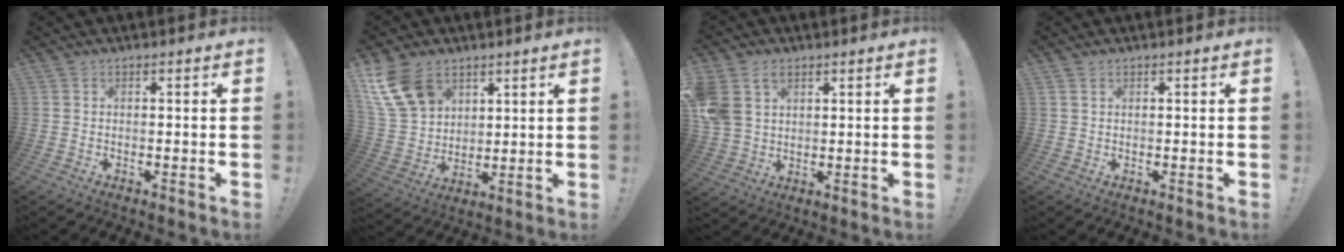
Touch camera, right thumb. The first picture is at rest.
{"total": 14.9, "force": [8.4, 9.9, 7.2], "torque": [-0.150, -0.039, 0.167]}
{"total": 8.8, "force": [4.3, 6.2, 4.4], "torque": [-0.081, -0.010, 0.087]}
{"total": 1.0, "force": [0.6, 0.6, 0.5], "torque": [-0.005, -0.001, 0.011]}